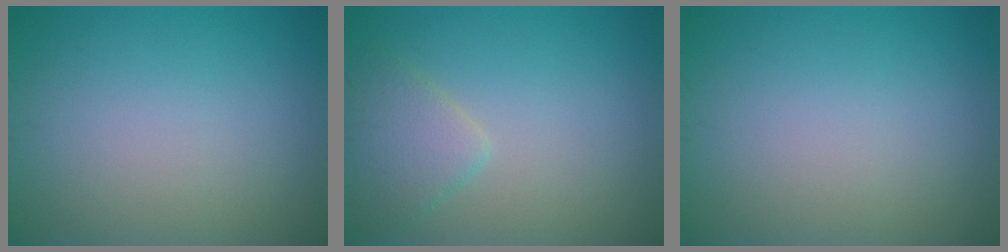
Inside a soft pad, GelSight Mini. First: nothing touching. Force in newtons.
{"total": 2.6, "press": 2.6, "slide": 0.2}
{"total": 0.0}